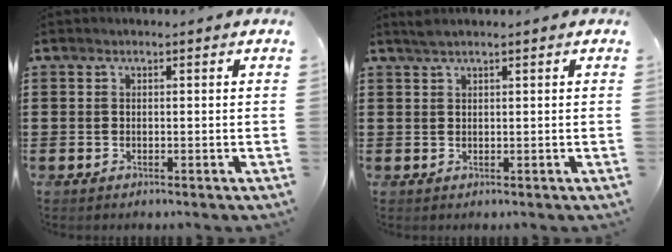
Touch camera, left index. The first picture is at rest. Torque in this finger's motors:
{"motor_torque": [0.01, -0.01, 0.00, 0.01]}